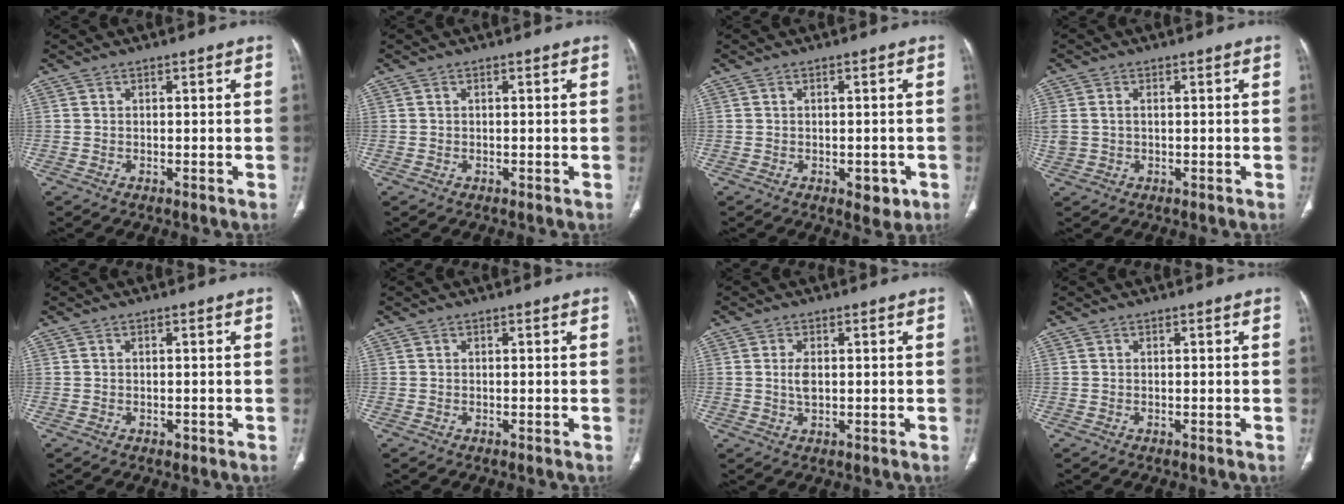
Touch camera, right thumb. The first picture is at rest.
{"total": 0.0}
{"total": 3.7, "force": [-1.3, 2.1, 2.7], "torque": [-0.019, 0.001, -0.009]}
{"total": 3.6, "force": [0.2, 2.6, 2.4], "torque": [-0.074, 0.013, 0.007]}
{"total": 0.7, "force": [-0.2, 0.5, 0.5], "torque": [-0.008, 0.000, -0.001]}
{"total": 0.0}
{"total": 2.9, "force": [0.2, 1.6, 2.4], "torque": [-0.049, -0.001, 0.005]}
{"total": 0.0}